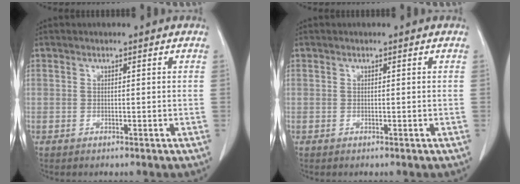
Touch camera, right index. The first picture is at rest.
{"total": 0.0}